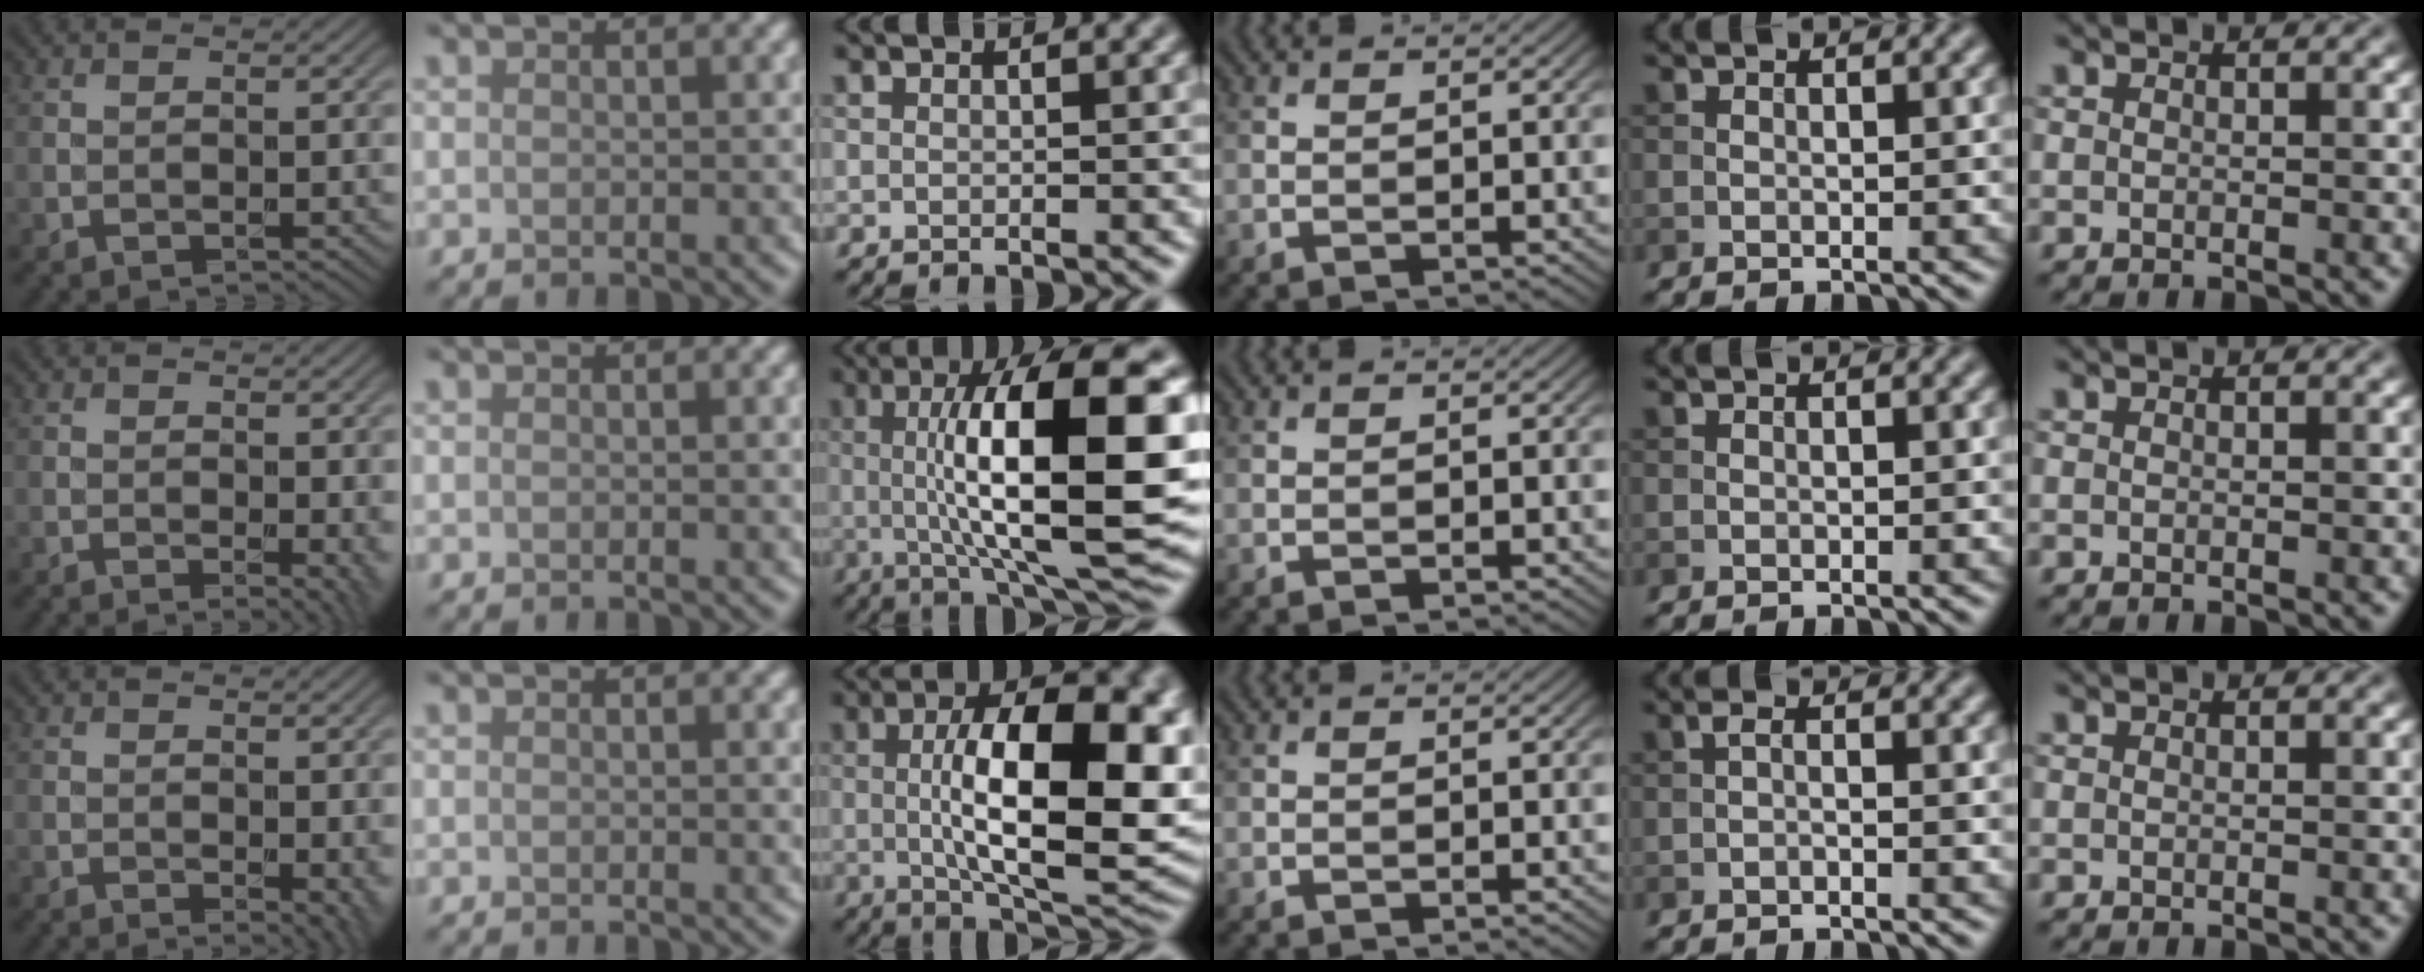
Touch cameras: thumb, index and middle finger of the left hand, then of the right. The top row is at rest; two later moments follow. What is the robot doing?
{"motion": "unscrew", "object": "dispenser bottle"}